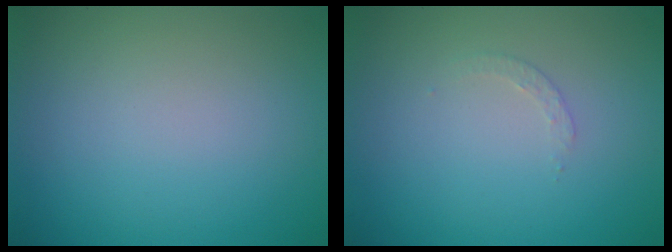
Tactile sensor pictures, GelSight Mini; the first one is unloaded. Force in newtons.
{"total": 1.1, "press": 1.1, "slide": 0.3}